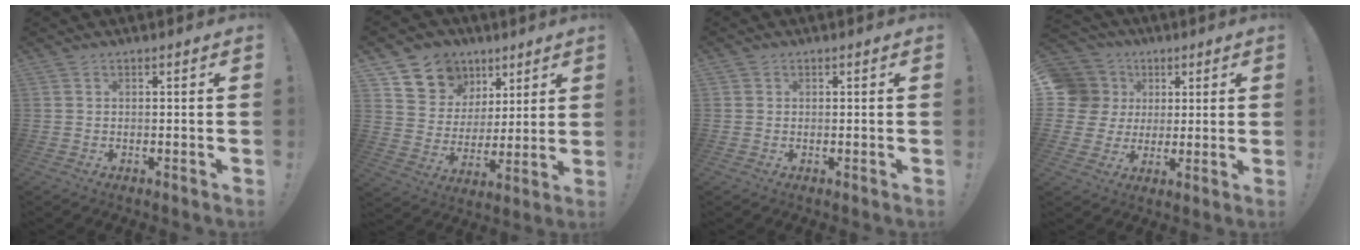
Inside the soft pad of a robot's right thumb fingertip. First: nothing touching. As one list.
[{"total": 11.0, "force": [6.0, 9.0, 1.7], "torque": [-0.030, -0.044, 0.127]}, {"total": 0.6, "force": [0.2, 0.5, -0.2], "torque": [0.002, 0.001, 0.005]}, {"total": 12.2, "force": [2.8, 11.1, 4.2], "torque": [-0.075, -0.007, 0.066]}]